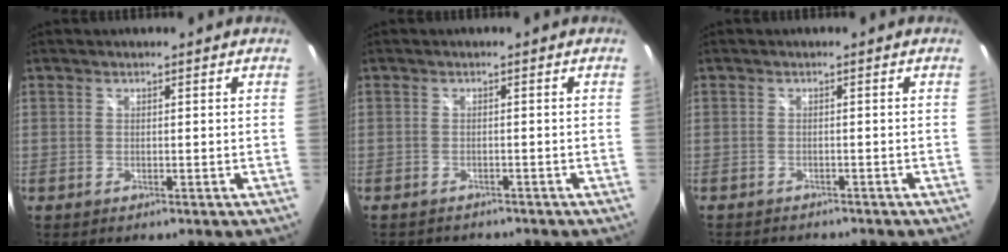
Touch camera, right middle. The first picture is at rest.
{"total": 3.3, "force": [-3.1, 1.1, 0.7], "torque": [-0.019, -0.009, -0.045]}
{"total": 3.8, "force": [-3.5, 0.9, 1.0], "torque": [-0.026, -0.011, -0.051]}